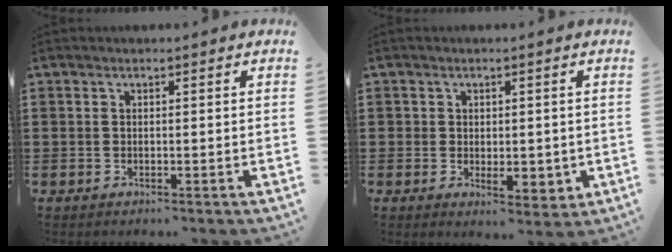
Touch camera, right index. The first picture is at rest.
{"total": 2.4, "force": [0.0, 2.0, 1.4], "torque": [-0.021, 0.004, -0.001]}